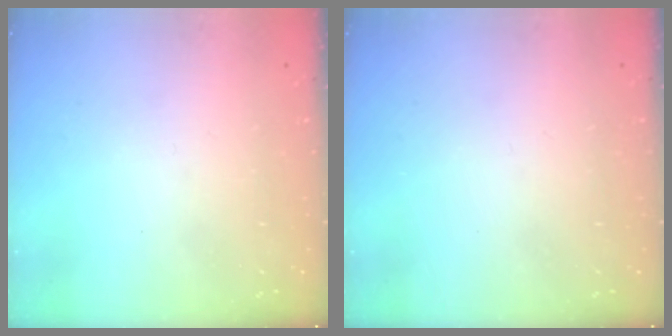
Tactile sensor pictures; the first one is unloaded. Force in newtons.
{"total": 0.0}